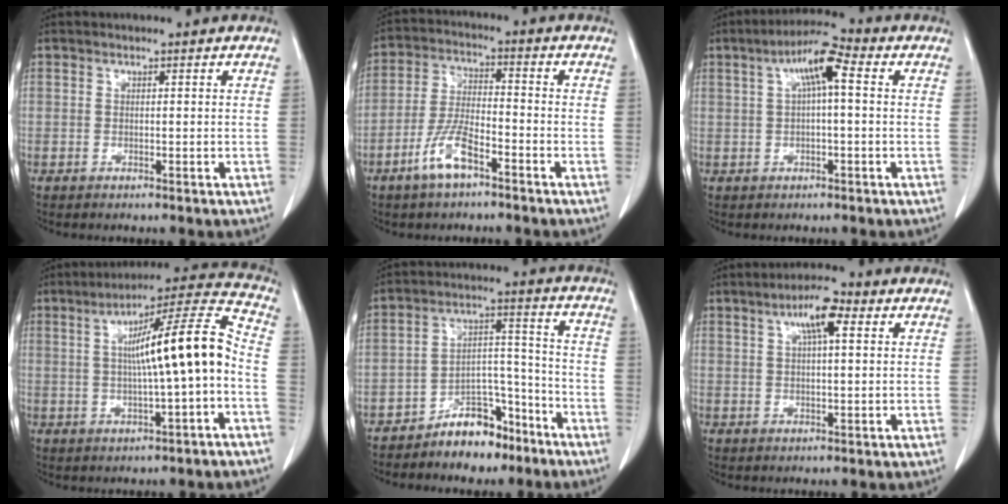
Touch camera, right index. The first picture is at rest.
{"total": 7.4, "force": [-4.5, 2.1, 5.6], "torque": [-0.121, 0.000, -0.087]}
{"total": 6.8, "force": [1.7, 1.1, 6.4], "torque": [-0.118, 0.026, 0.025]}
{"total": 13.4, "force": [-0.3, 0.6, 13.4], "torque": [-0.204, 0.028, -0.008]}
{"total": 8.7, "force": [-6.7, 4.4, 3.6], "torque": [-0.054, 0.035, -0.112]}
{"total": 5.8, "force": [2.5, 1.1, 5.2], "torque": [-0.094, 0.013, 0.039]}